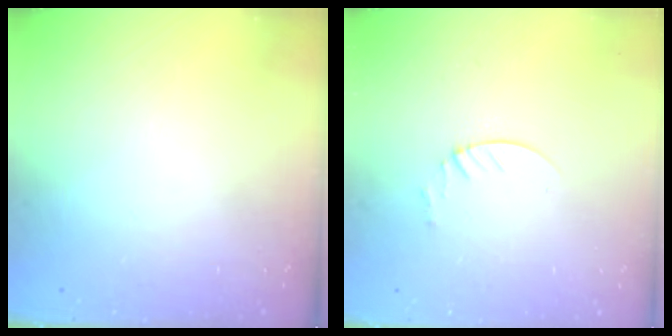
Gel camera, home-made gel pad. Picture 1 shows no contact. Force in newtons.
{"total": 1.9, "press": 1.9, "slide": 0.2}